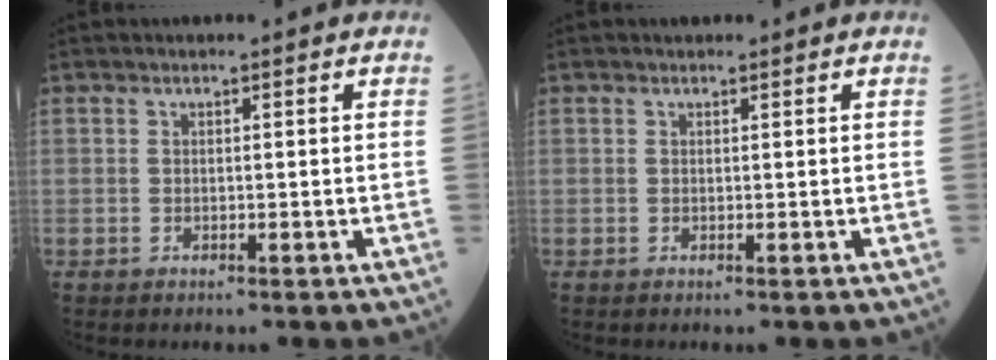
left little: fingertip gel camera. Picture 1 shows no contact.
{"total": 0.0}